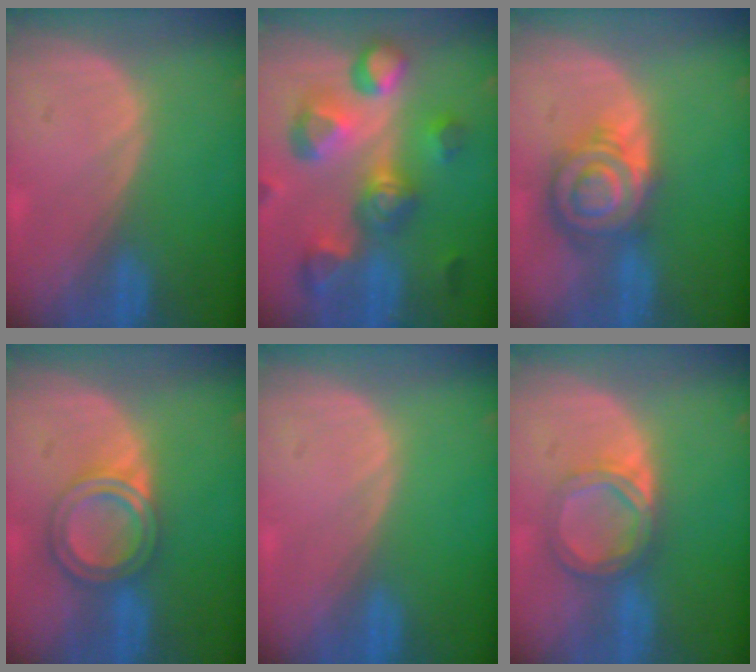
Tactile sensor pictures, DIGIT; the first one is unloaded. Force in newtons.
{"total": 11.3, "press": 10.1, "slide": 5.1}
{"total": 7.8, "press": 7.8, "slide": 0.6}
{"total": 6.1, "press": 5.5, "slide": 2.8}
{"total": 0.0}
{"total": 5.5, "press": 5.2, "slide": 1.9}